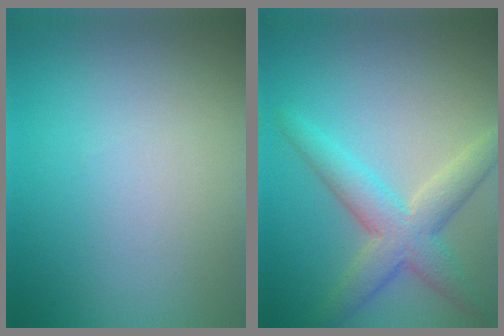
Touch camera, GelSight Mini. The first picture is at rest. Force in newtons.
{"total": 5.0, "press": 5.0, "slide": 0.2}